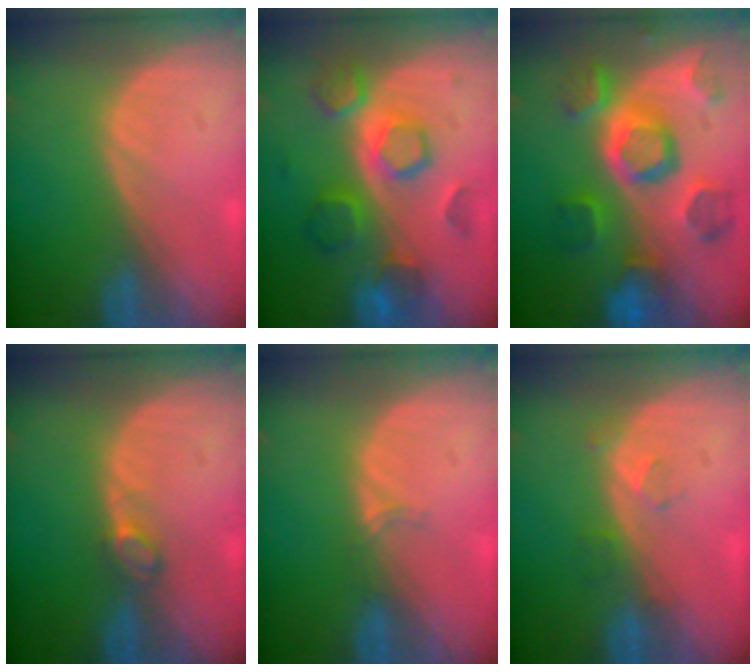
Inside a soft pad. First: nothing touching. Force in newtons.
{"total": 8.3, "press": 8.1, "slide": 2.0}
{"total": 11.5, "press": 10.1, "slide": 5.5}
{"total": 2.0, "press": 1.9, "slide": 0.2}
{"total": 1.3, "press": 1.0, "slide": 0.9}
{"total": 2.7, "press": 2.3, "slide": 1.5}